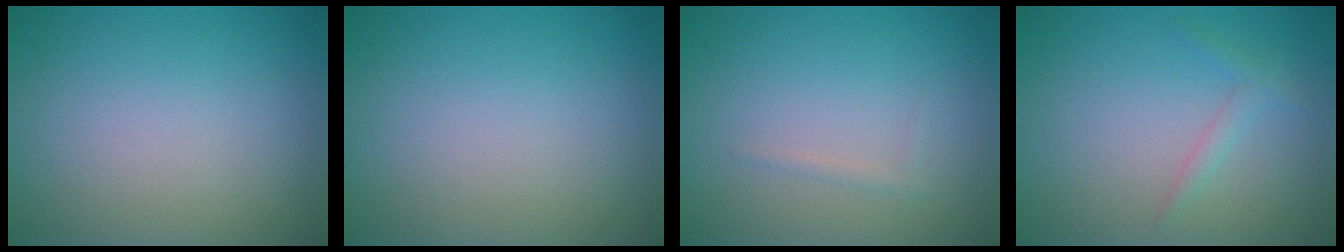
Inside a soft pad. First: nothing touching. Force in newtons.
{"total": 0.0}
{"total": 0.6, "press": 0.6, "slide": 0.1}
{"total": 1.2, "press": 1.2, "slide": 0.1}